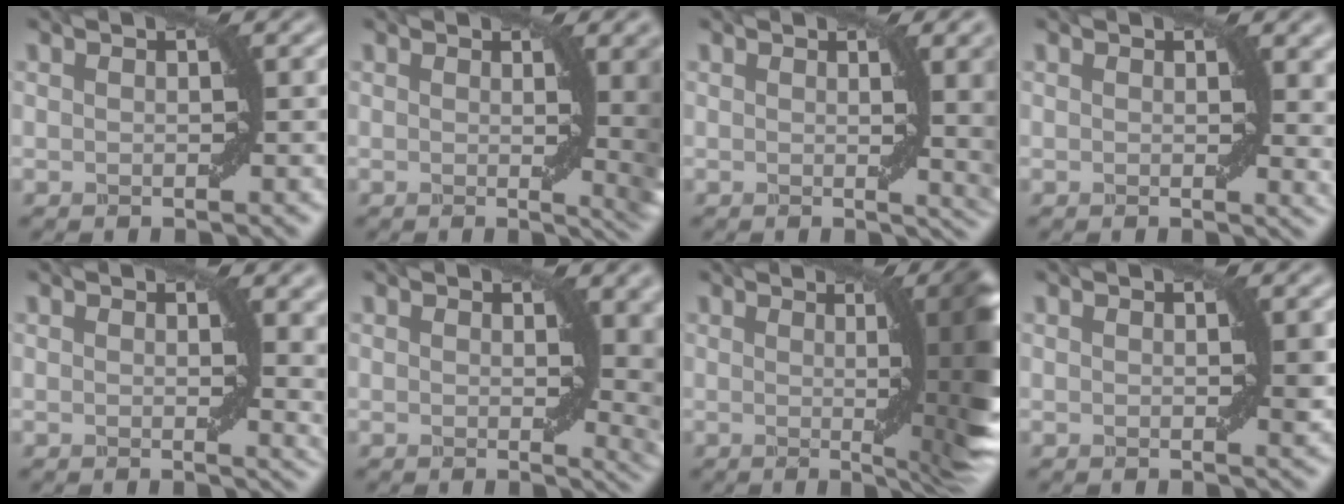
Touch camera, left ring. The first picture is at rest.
{"total": 7.2, "force": [0.7, 2.2, 6.8], "torque": [-0.052, 0.000, 0.010]}
{"total": 7.4, "force": [0.9, 2.3, 6.9], "torque": [-0.052, 0.003, 0.014]}
{"total": 3.2, "force": [1.1, 1.3, 2.7], "torque": [-0.023, -0.004, 0.016]}
{"total": 4.5, "force": [1.3, 1.7, 4.0], "torque": [-0.033, -0.008, 0.024]}
{"total": 6.1, "force": [1.3, 2.7, 5.4], "torque": [-0.044, -0.009, 0.024]}
{"total": 11.3, "force": [0.6, 2.6, 11.0], "torque": [-0.096, 0.011, 0.010]}
{"total": 0.8, "force": [0.2, 0.0, 0.8], "torque": [-0.007, -0.003, 0.004]}